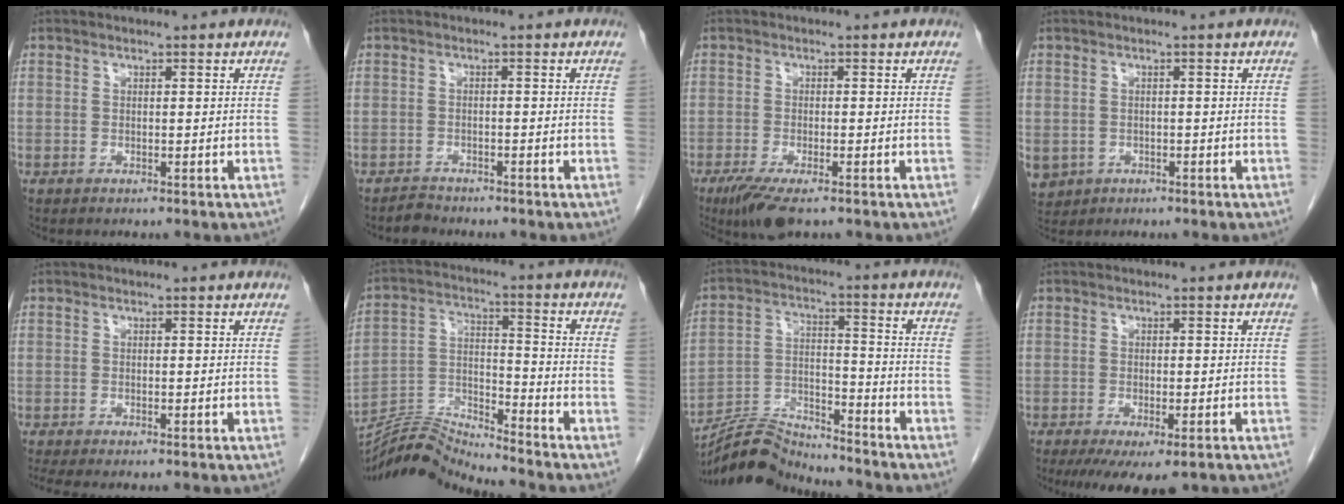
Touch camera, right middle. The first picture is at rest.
{"total": 1.7, "force": [-1.6, 0.4, -0.1], "torque": [-0.003, -0.004, -0.028]}
{"total": 6.0, "force": [-4.1, 1.3, 4.2], "torque": [-0.076, -0.016, -0.067]}
{"total": 6.1, "force": [-2.6, 5.2, 1.9], "torque": [-0.052, -0.003, -0.036]}
{"total": 2.1, "force": [-1.7, 0.2, 1.3], "torque": [-0.022, -0.009, -0.027]}
{"total": 10.1, "force": [-9.9, -1.7, 0.2], "torque": [-0.006, 0.030, -0.185]}
{"total": 9.8, "force": [-9.8, 0.2, 0.2], "torque": [-0.008, 0.022, -0.182]}
{"total": 7.9, "force": [-5.2, 2.6, 5.4], "torque": [-0.077, -0.018, -0.078]}